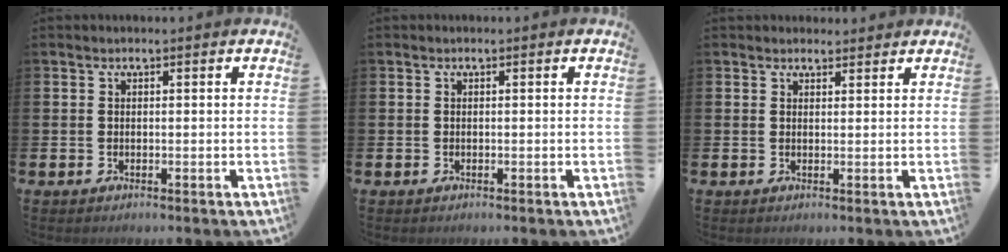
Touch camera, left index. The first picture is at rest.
{"total": 0.0}
{"total": 1.7, "force": [1.6, 0.6, 0.0], "torque": [0.006, -0.003, 0.028]}